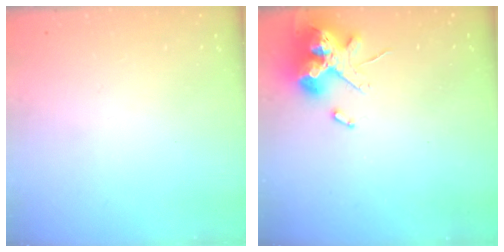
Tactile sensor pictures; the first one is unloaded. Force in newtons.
{"total": 13.6, "press": 13.4, "slide": 2.2}